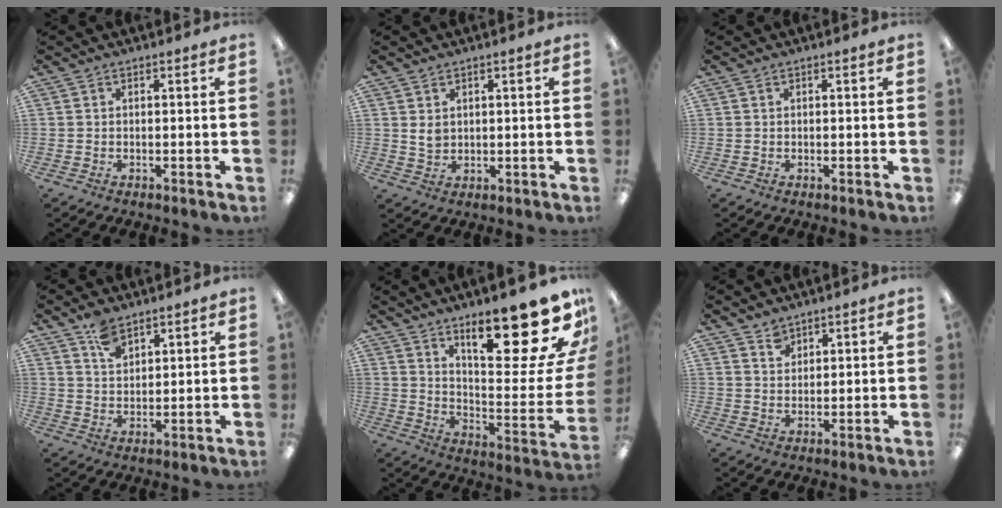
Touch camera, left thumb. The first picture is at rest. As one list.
[{"total": 3.3, "force": [1.4, 2.3, 1.9], "torque": [-0.040, 0.004, 0.025]}, {"total": 0.0}, {"total": 5.9, "force": [4.4, 2.9, 2.6], "torque": [-0.038, -0.021, 0.080]}, {"total": 24.7, "force": [16.3, 7.1, 17.2], "torque": [-0.228, -0.121, 0.269]}, {"total": 3.1, "force": [2.6, 1.6, 0.5], "torque": [0.002, -0.016, 0.049]}]